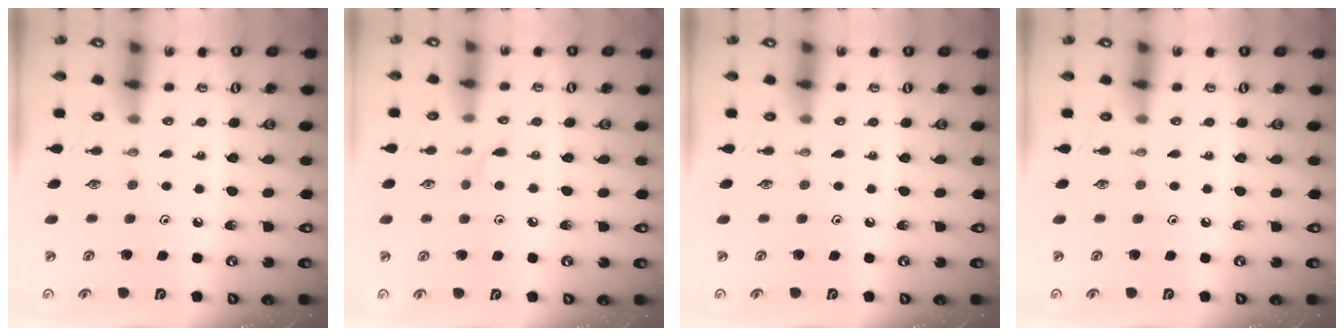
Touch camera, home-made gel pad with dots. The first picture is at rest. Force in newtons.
{"total": 4.5, "press": 4.4, "slide": 0.6}
{"total": 0.0}
{"total": 0.0}